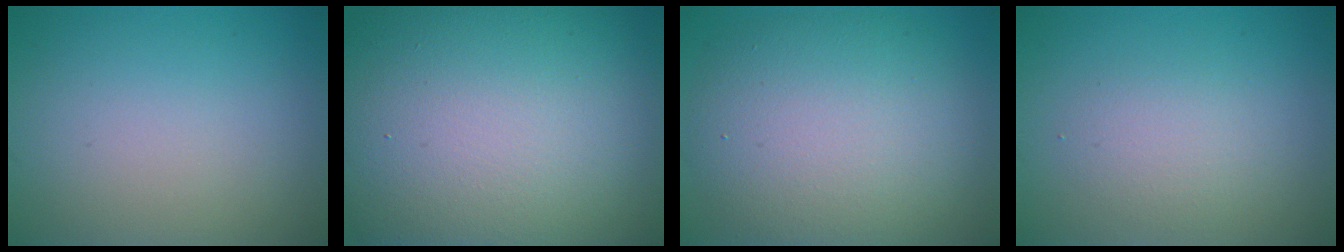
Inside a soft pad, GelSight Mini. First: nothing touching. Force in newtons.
{"total": 21.4, "press": 21.4, "slide": 0.7}
{"total": 10.0, "press": 10.0, "slide": 0.3}
{"total": 5.3, "press": 5.2, "slide": 0.2}